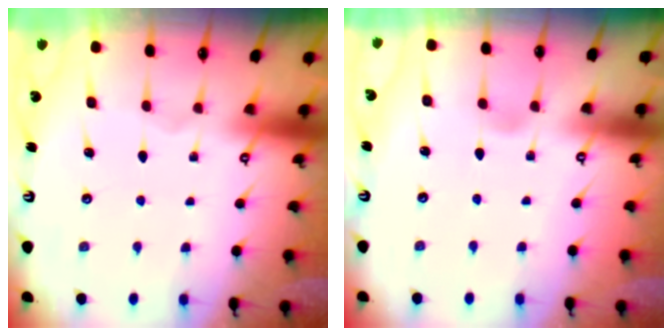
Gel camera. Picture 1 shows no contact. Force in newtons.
{"total": 3.0, "press": 3.0, "slide": 0.4}